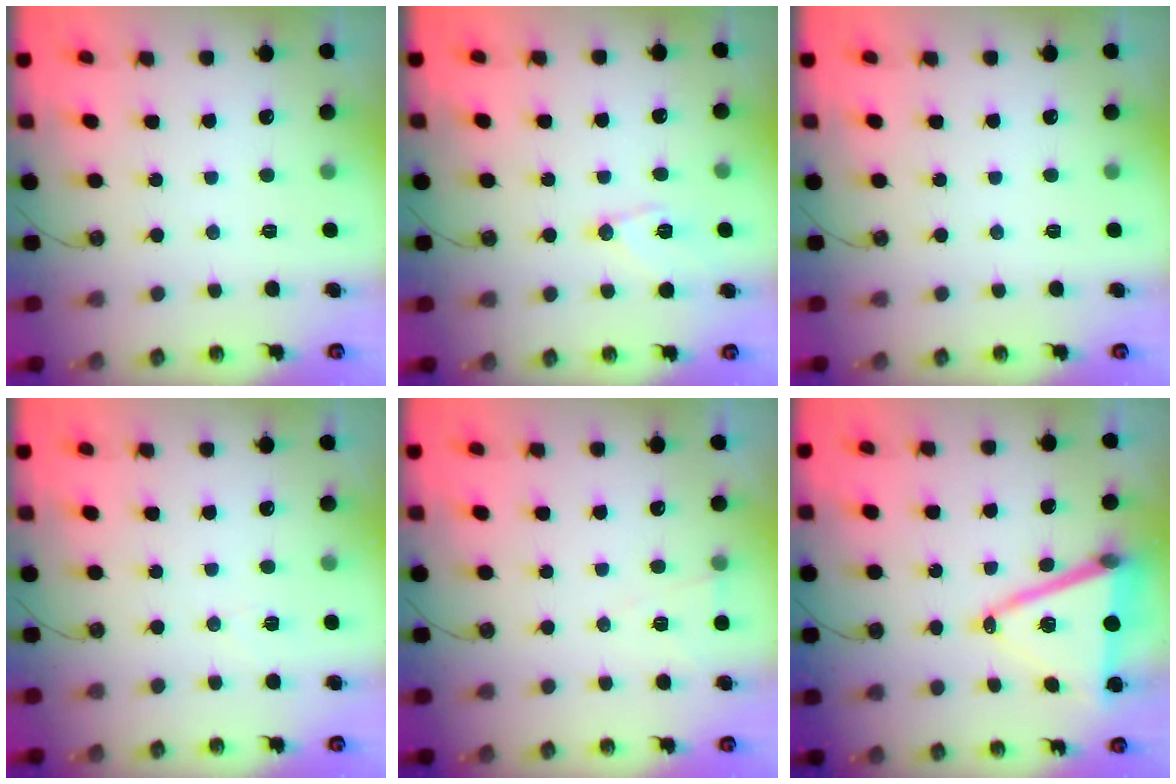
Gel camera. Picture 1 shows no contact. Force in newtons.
{"total": 8.7, "press": 8.6, "slide": 1.0}
{"total": 0.0}
{"total": 4.2, "press": 4.1, "slide": 0.6}
{"total": 5.0, "press": 2.7, "slide": 4.2}
{"total": 16.0, "press": 15.5, "slide": 3.7}